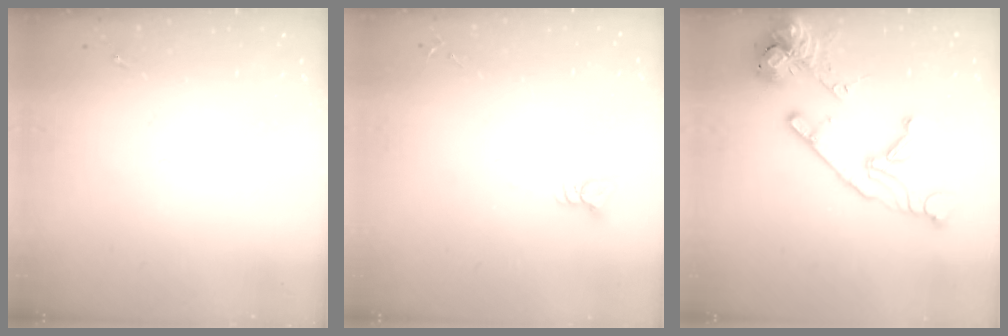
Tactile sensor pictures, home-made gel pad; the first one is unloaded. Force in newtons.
{"total": 3.6, "press": 3.6, "slide": 0.4}
{"total": 18.4, "press": 18.2, "slide": 2.3}